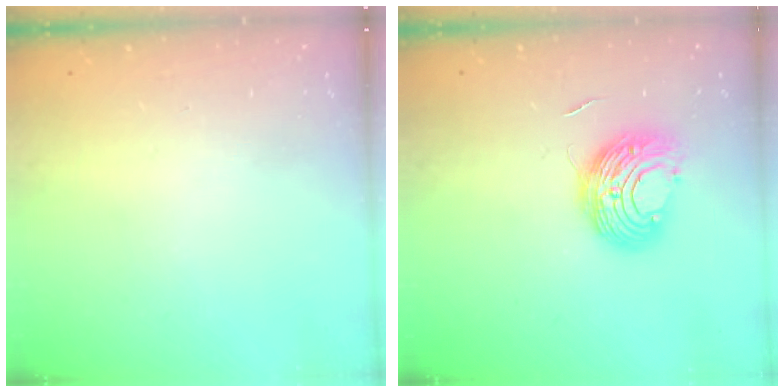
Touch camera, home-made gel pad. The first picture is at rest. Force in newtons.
{"total": 9.3, "press": 9.3, "slide": 0.4}